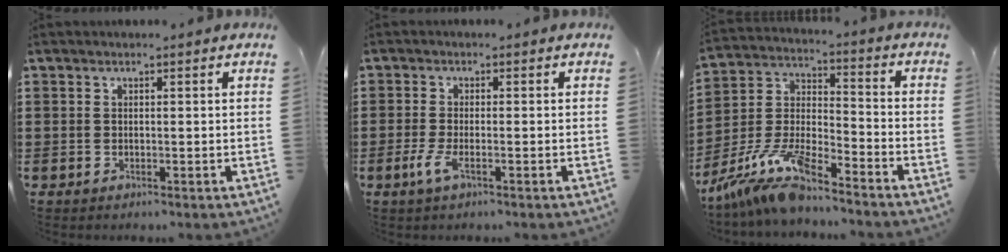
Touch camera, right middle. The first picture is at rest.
{"total": 3.0, "force": [-1.4, 0.8, 2.5], "torque": [-0.063, -0.007, -0.033]}
{"total": 10.5, "force": [-9.1, 1.3, 5.0], "torque": [-0.122, 0.002, -0.189]}